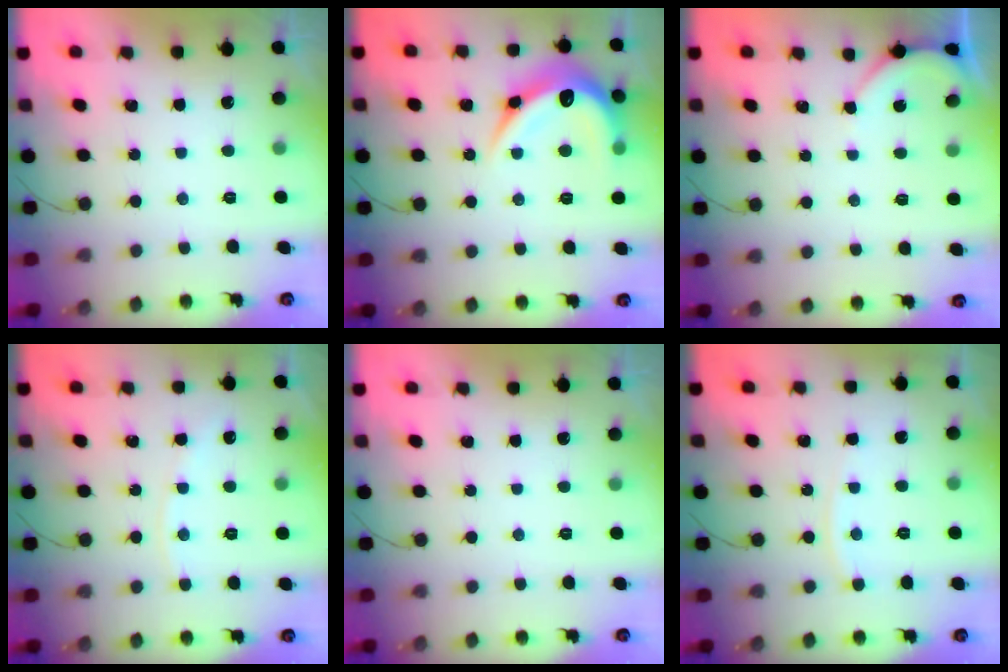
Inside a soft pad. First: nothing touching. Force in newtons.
{"total": 15.6, "press": 15.6, "slide": 0.4}
{"total": 2.8, "press": 2.8, "slide": 0.4}
{"total": 5.9, "press": 5.9, "slide": 0.9}
{"total": 0.0}
{"total": 4.3, "press": 4.3, "slide": 0.4}